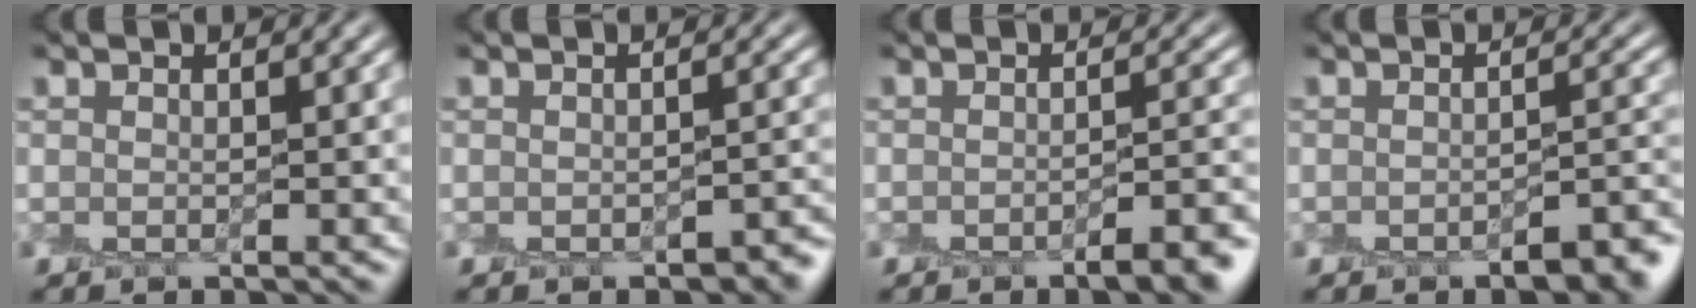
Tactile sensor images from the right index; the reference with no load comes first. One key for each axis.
{"total": 2.8, "fx": -2.2, "fy": 1.0, "fz": 1.3, "tx": -0.015, "ty": -0.001, "tz": -0.027}
{"total": 4.5, "fx": -3.2, "fy": 1.0, "fz": 3.0, "tx": -0.035, "ty": -0.003, "tz": -0.044}
{"total": 3.7, "fx": -3.0, "fy": 0.8, "fz": 2.1, "tx": -0.028, "ty": -0.001, "tz": -0.040}